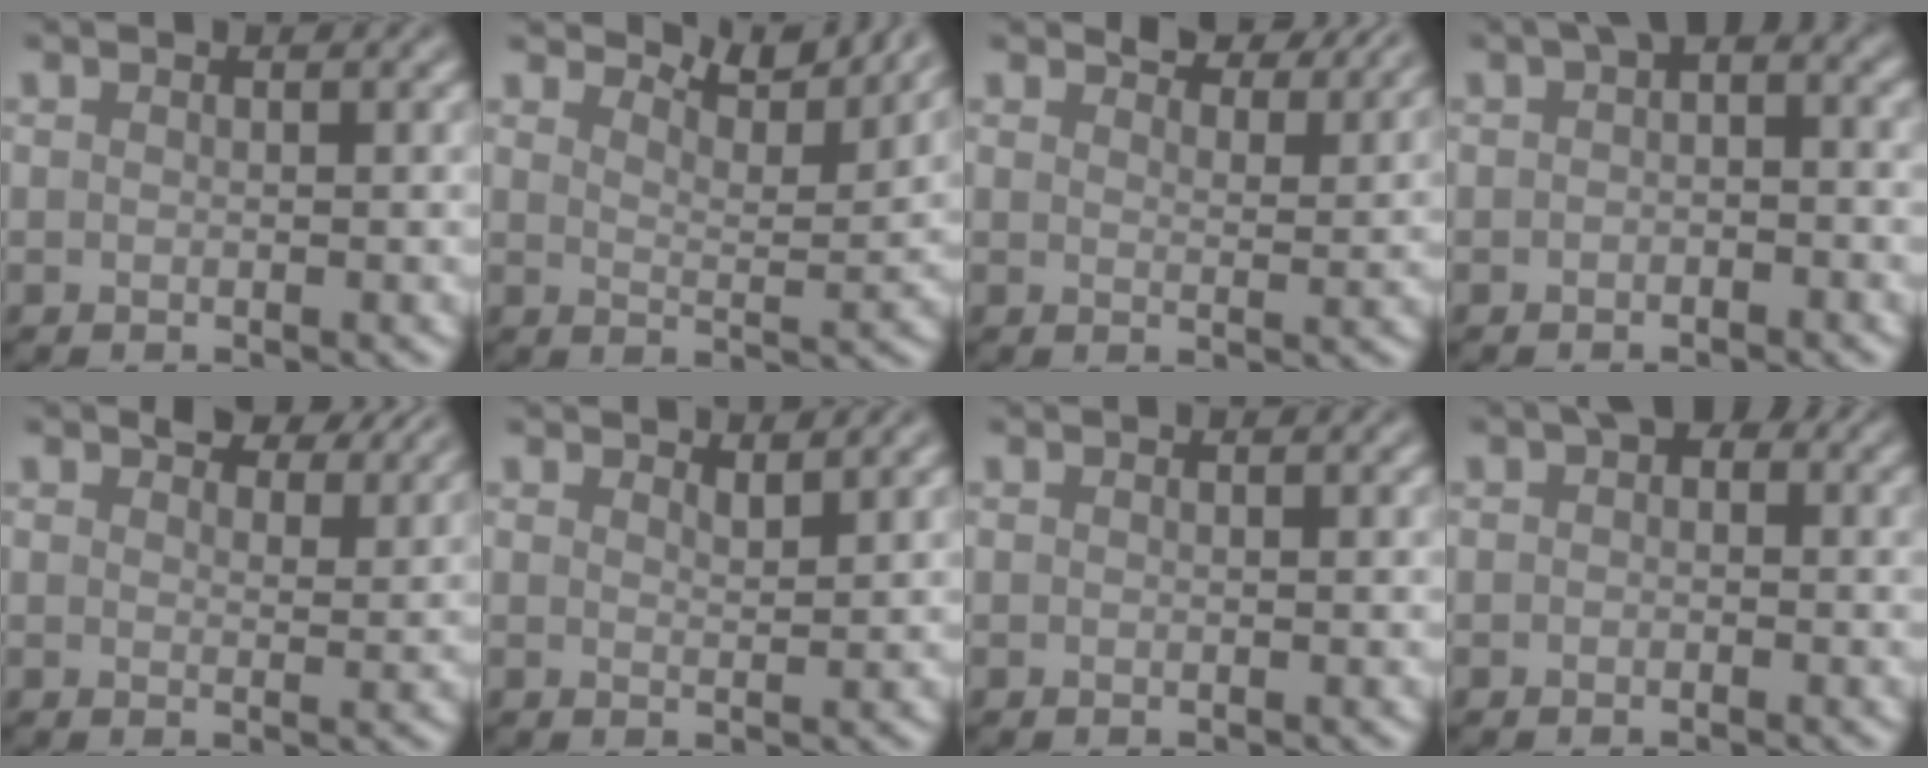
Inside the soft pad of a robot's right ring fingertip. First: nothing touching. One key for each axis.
{"total": 5.9, "fx": 5.5, "fy": 0.8, "fz": 1.8, "tx": -0.037, "ty": 0.004, "tz": 0.078}
{"total": 4.8, "fx": 4.3, "fy": 1.2, "fz": 1.7, "tx": -0.032, "ty": 0.001, "tz": 0.051}
{"total": 2.4, "fx": 0.2, "fy": 1.4, "fz": 2.0, "tx": -0.025, "ty": 0.010, "tz": -0.004}
{"total": 4.9, "fx": 4.0, "fy": 1.8, "fz": 2.1, "tx": -0.035, "ty": 0.002, "tz": 0.050}
{"total": 1.6, "fx": 1.6, "fy": 0.1, "fz": 0.5, "tx": -0.005, "ty": 0.001, "tz": 0.022}
{"total": 0.0}
{"total": 1.6, "fx": 0.4, "fy": 1.1, "fz": 1.1, "tx": -0.012, "ty": 0.006, "tz": -0.001}